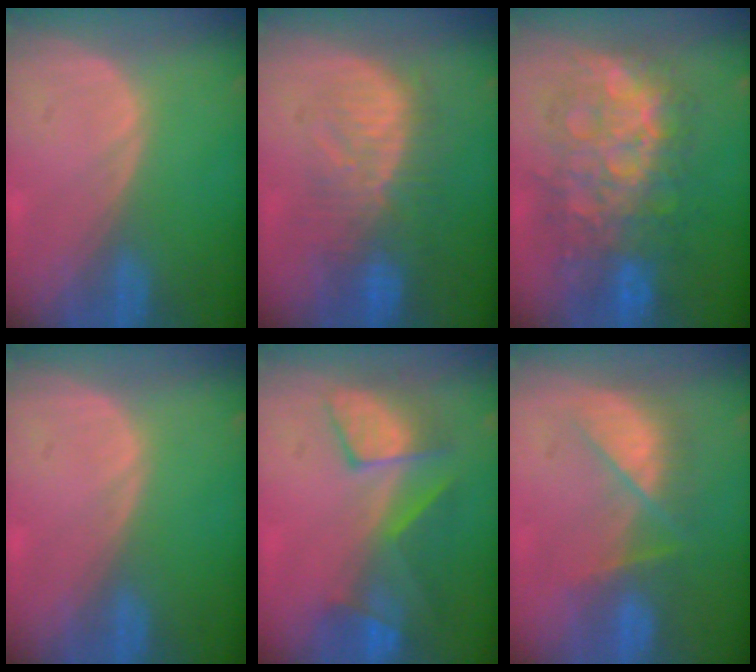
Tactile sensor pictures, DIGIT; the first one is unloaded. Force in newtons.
{"total": 9.6, "press": 9.0, "slide": 3.3}
{"total": 12.3, "press": 12.3, "slide": 1.3}
{"total": 0.0}
{"total": 8.2, "press": 7.9, "slide": 2.4}
{"total": 7.1, "press": 6.9, "slide": 1.3}